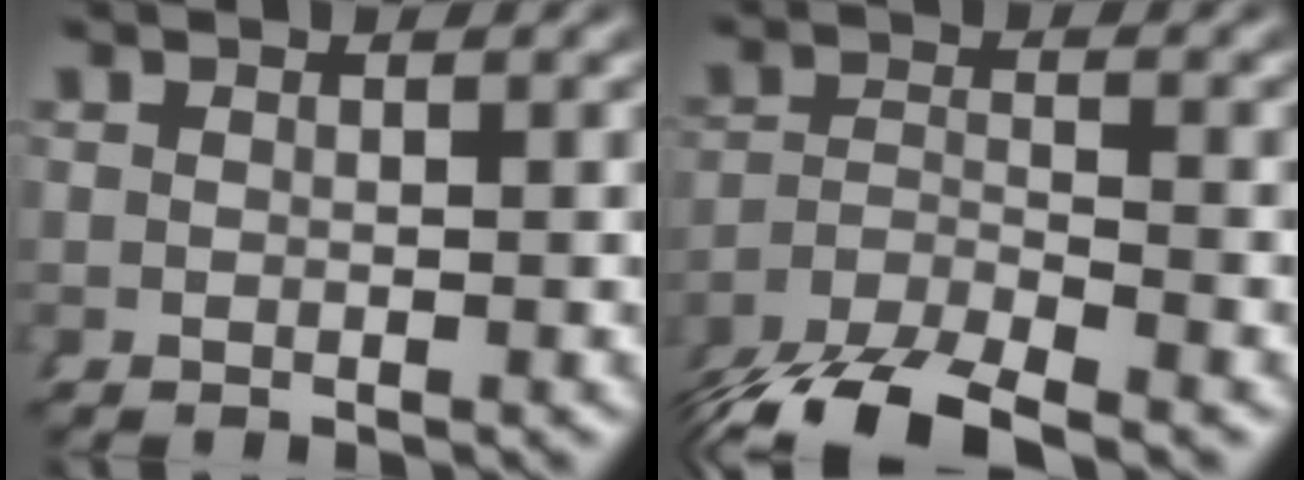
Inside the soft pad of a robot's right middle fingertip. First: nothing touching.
{"total": 7.2, "force": [-5.9, 2.3, 3.3], "torque": [-0.064, -0.014, -0.092]}